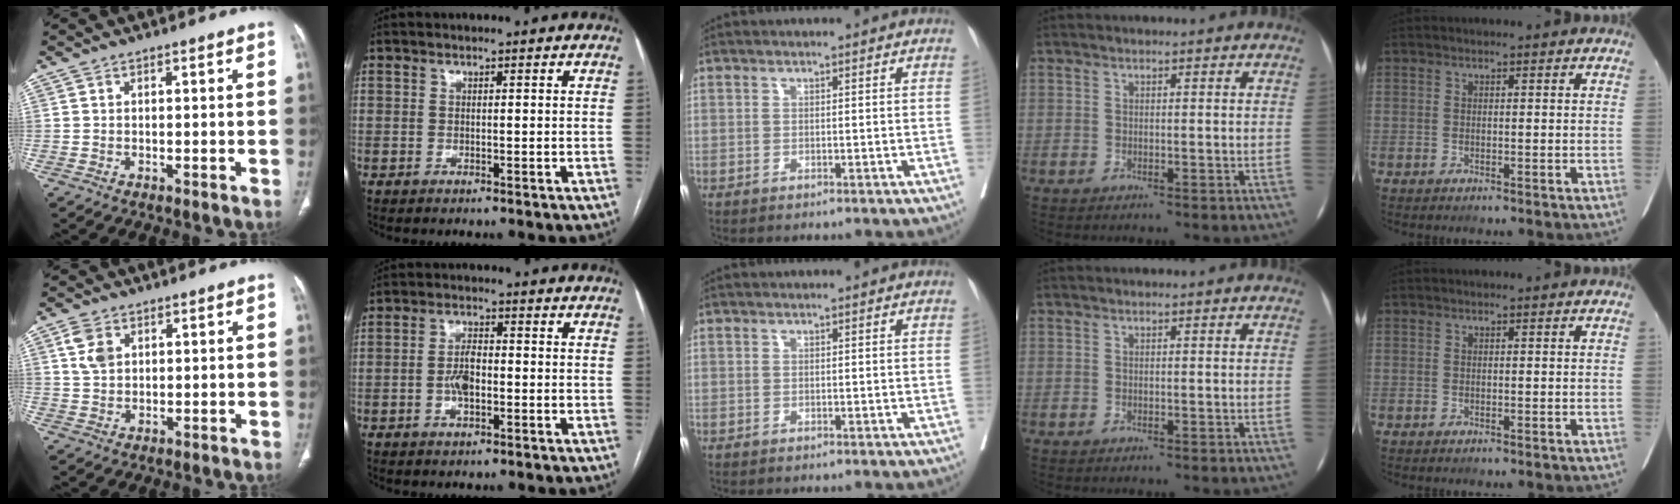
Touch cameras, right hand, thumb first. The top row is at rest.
{"thumb": {"total": 4.7, "force": [1.8, 3.3, 2.8], "torque": [-0.049, 0.000, 0.039]}, "index": {"total": 4.0, "force": [-0.9, 1.8, 3.5], "torque": [-0.068, 0.006, -0.016]}}